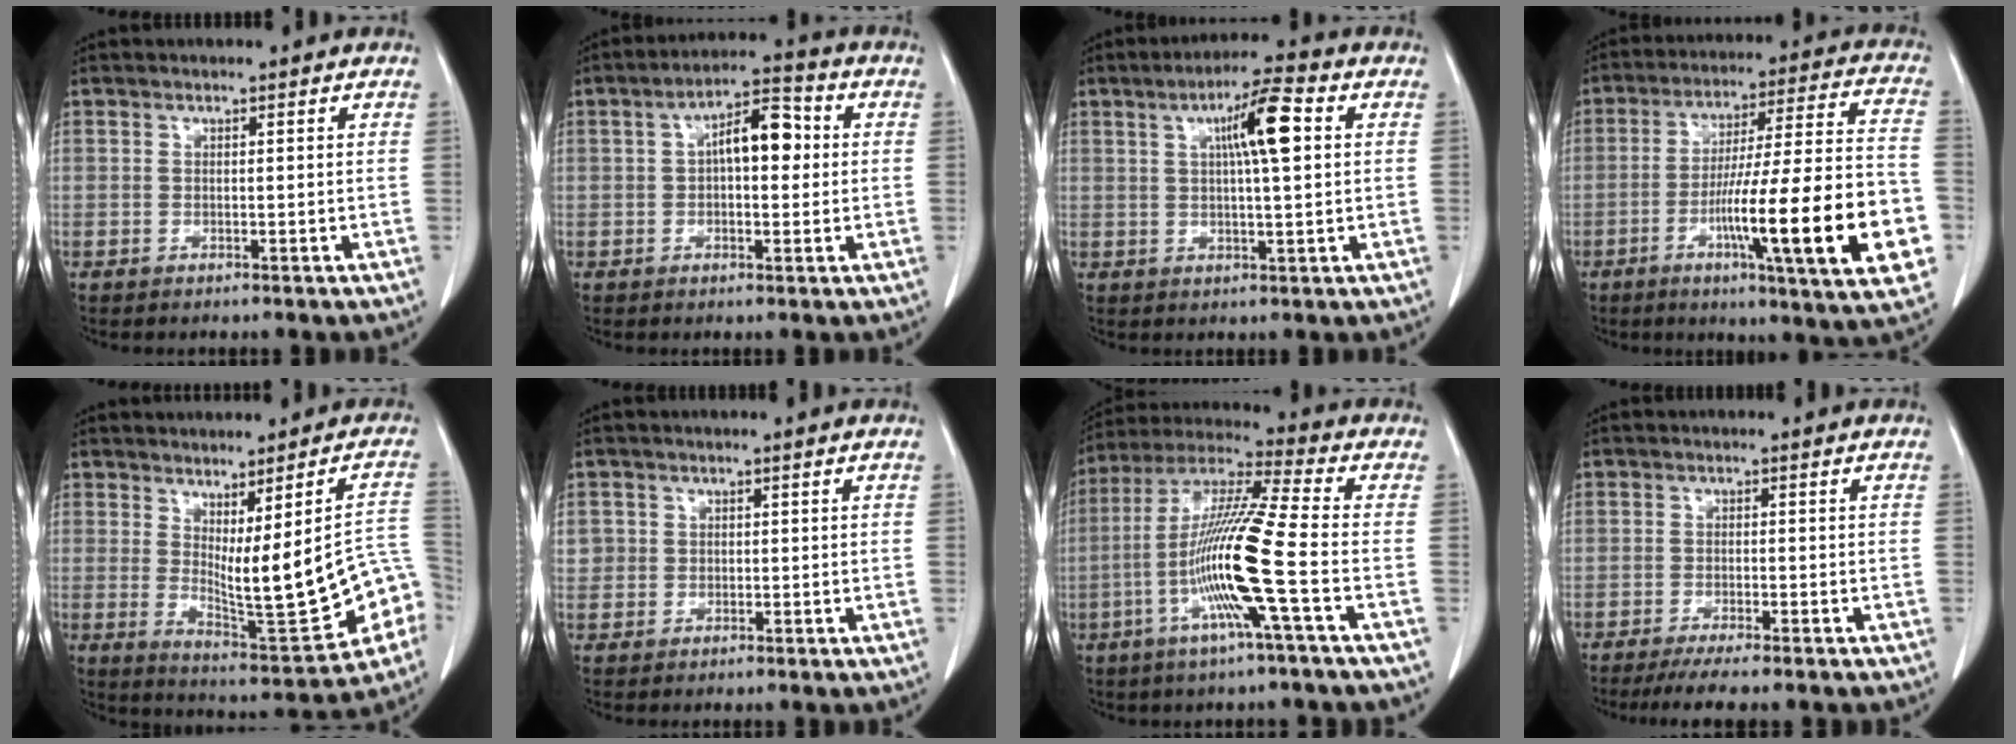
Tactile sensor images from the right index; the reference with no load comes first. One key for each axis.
{"total": 8.0, "fx": 1.0, "fy": 3.2, "fz": 7.3, "tx": -0.122, "ty": 0.029, "tz": 0.012}
{"total": 8.4, "fx": 2.2, "fy": 0.8, "fz": 8.1, "tx": -0.135, "ty": 0.013, "tz": 0.034}
{"total": 23.7, "fx": -7.0, "fy": 1.2, "fz": 22.6, "tx": -0.294, "ty": -0.006, "tz": -0.105}
{"total": 15.6, "fx": -2.4, "fy": 3.0, "fz": 15.1, "tx": -0.181, "ty": -0.002, "tz": -0.011}
{"total": 2.4, "fx": 0.3, "fy": 2.3, "fz": 0.4, "tx": 0.002, "ty": 0.008, "tz": 0.007}
{"total": 15.0, "fx": -4.2, "fy": -1.1, "fz": 14.4, "tx": -0.287, "ty": -0.006, "tz": -0.092}
{"total": 6.9, "fx": -5.7, "fy": 0.5, "fz": 3.9, "tx": -0.046, "ty": -0.011, "tz": -0.084}